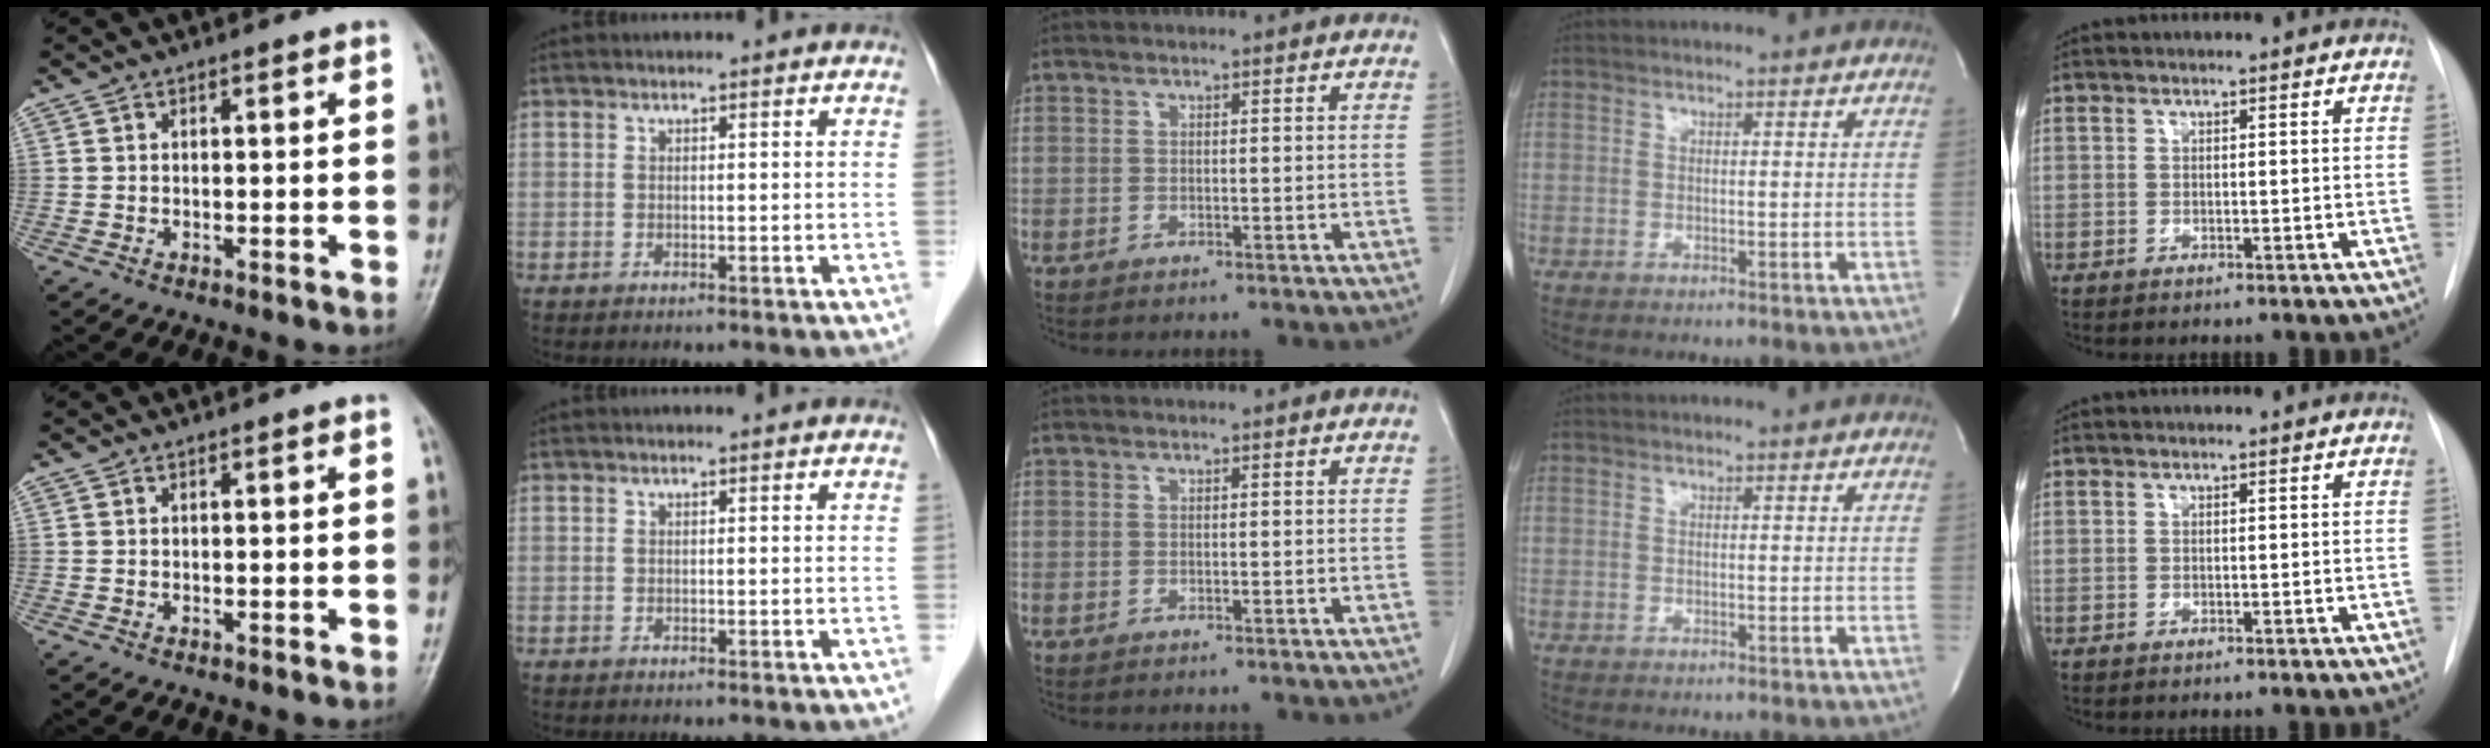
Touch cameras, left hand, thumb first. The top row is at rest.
{}